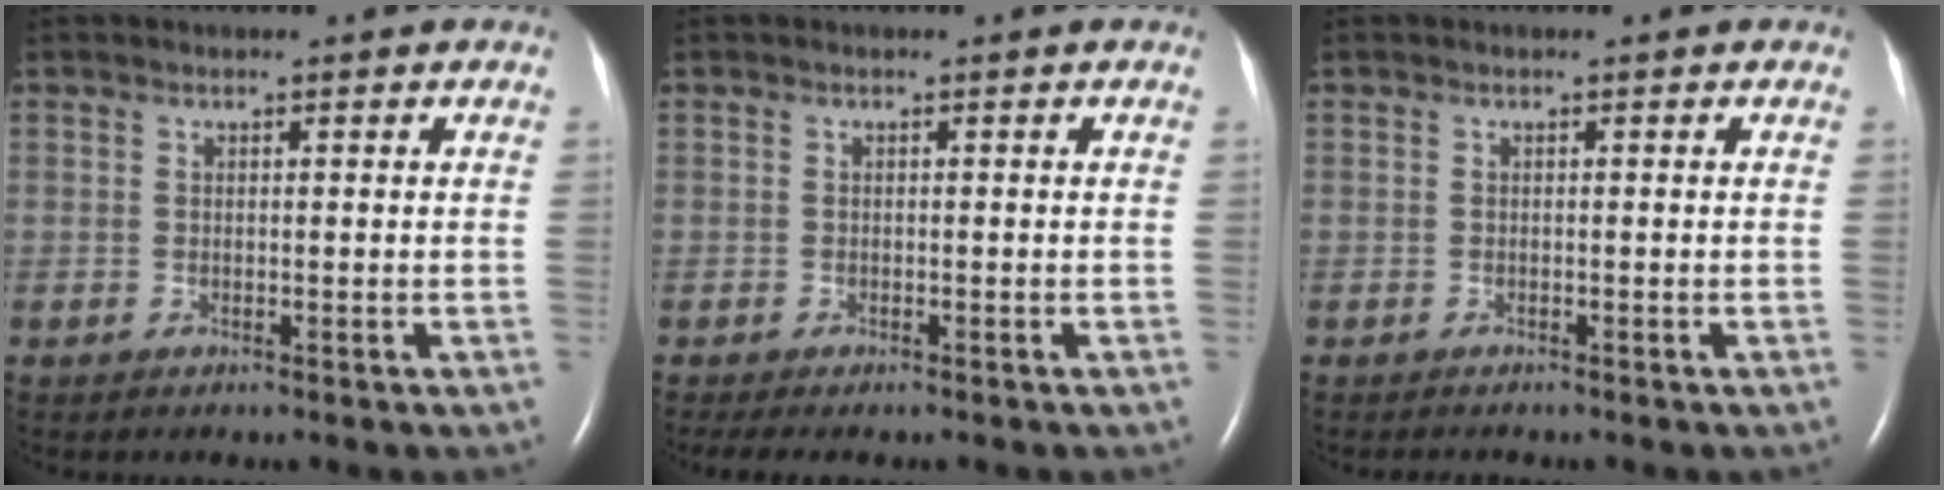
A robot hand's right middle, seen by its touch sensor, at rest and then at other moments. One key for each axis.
{"total": 3.5, "fx": -2.8, "fy": 1.1, "fz": 1.9, "tx": -0.028, "ty": -0.011, "tz": -0.037}
{"total": 0.8, "fx": -0.8, "fy": 0.1, "fz": 0.2, "tx": -0.008, "ty": -0.003, "tz": -0.009}